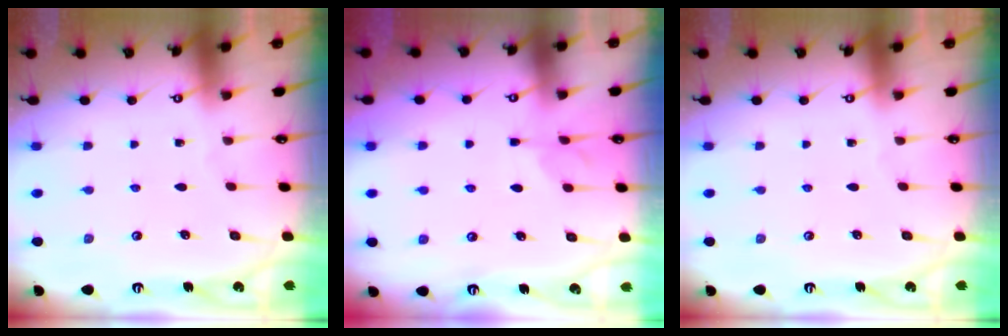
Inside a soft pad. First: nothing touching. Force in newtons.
{"total": 1.9, "press": 1.7, "slide": 0.8}
{"total": 0.0}